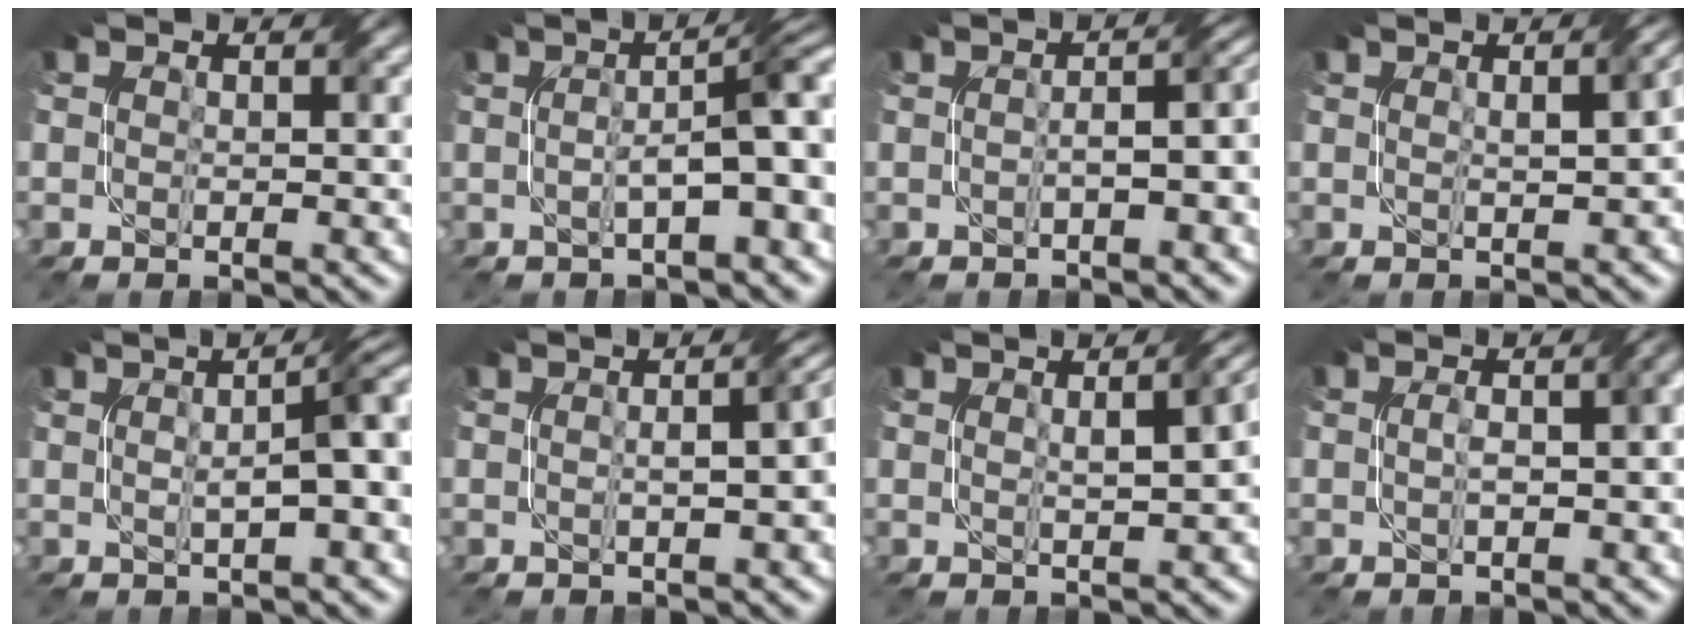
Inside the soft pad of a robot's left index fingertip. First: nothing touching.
{"total": 7.0, "force": [-0.1, 1.7, 6.8], "torque": [-0.094, 0.015, -0.004]}
{"total": 5.0, "force": [-0.9, 1.7, 4.6], "torque": [-0.044, 0.011, -0.015]}
{"total": 3.6, "force": [0.4, 1.0, 3.5], "torque": [-0.031, 0.010, 0.013]}
{"total": 6.4, "force": [1.0, 1.6, 6.2], "torque": [-0.065, 0.020, 0.008]}
{"total": 6.0, "force": [-0.1, 2.6, 5.4], "torque": [-0.033, 0.013, -0.004]}
{"total": 5.9, "force": [1.0, 2.0, 5.4], "torque": [-0.034, 0.024, 0.009]}
{"total": 4.8, "force": [-0.3, 2.0, 4.3], "torque": [-0.040, 0.011, -0.006]}